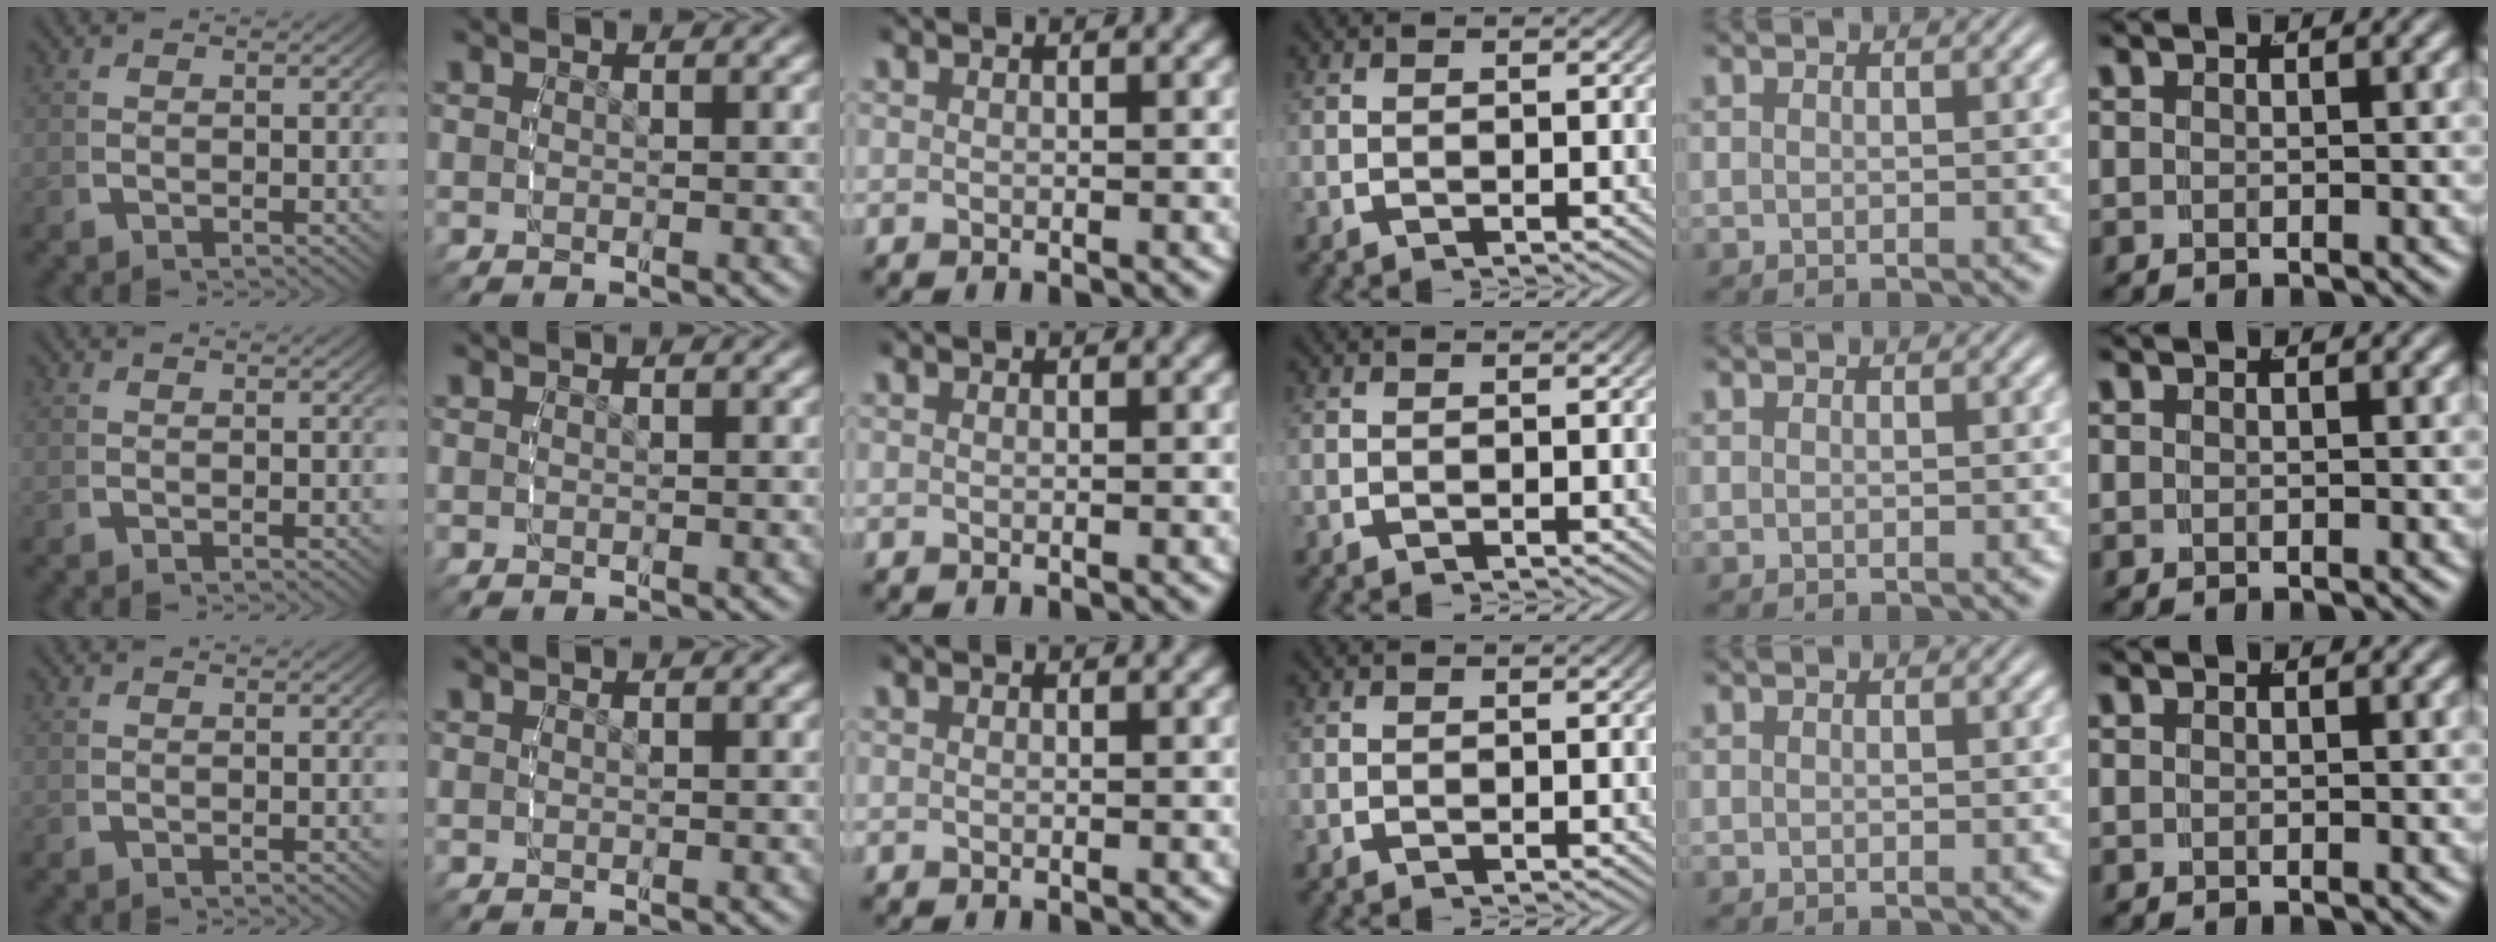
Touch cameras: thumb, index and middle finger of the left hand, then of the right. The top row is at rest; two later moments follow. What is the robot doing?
{"motion": "reach", "object": "jacket"}